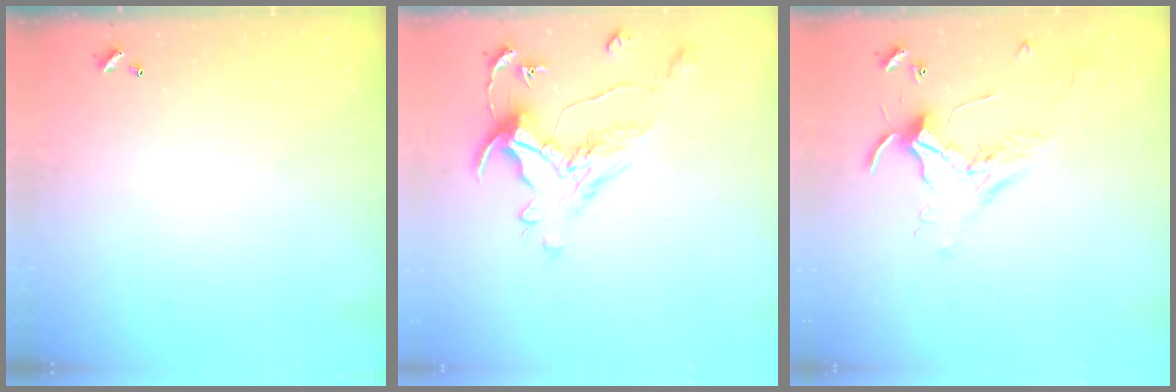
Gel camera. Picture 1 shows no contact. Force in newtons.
{"total": 1.0, "press": 0.3, "slide": 1.0}
{"total": 2.1, "press": 2.1, "slide": 0.4}